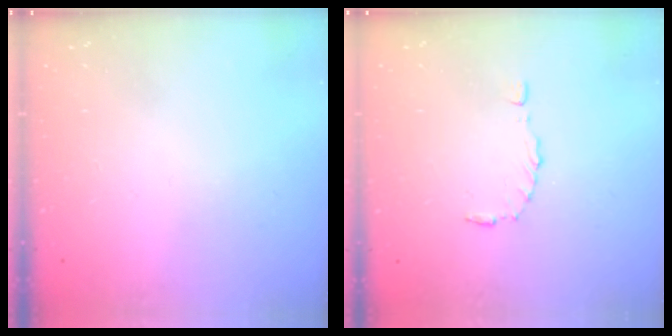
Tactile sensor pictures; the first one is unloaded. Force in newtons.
{"total": 2.8, "press": 2.8, "slide": 0.4}